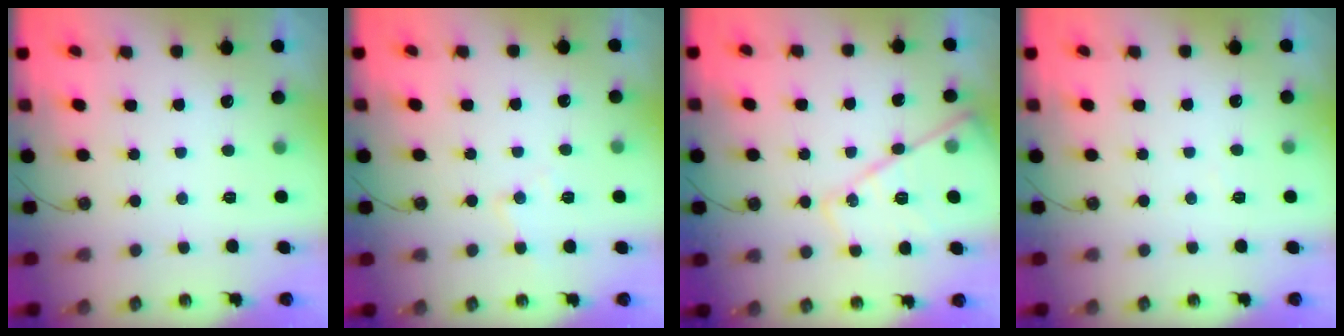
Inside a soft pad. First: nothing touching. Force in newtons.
{"total": 6.2, "press": 6.2, "slide": 0.3}
{"total": 16.3, "press": 16.2, "slide": 1.7}
{"total": 4.8, "press": 4.7, "slide": 0.8}